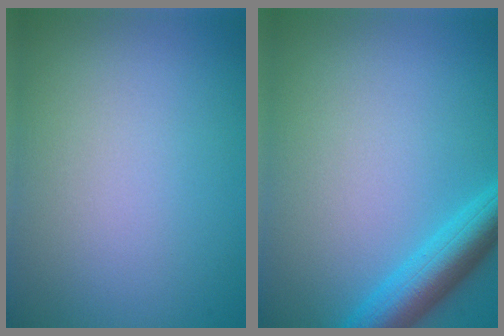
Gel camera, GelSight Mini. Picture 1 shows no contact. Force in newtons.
{"total": 4.8, "press": 4.8, "slide": 0.2}